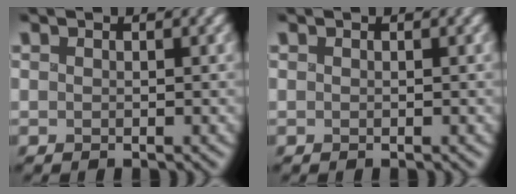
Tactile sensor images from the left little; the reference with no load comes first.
{"total": 0.0}